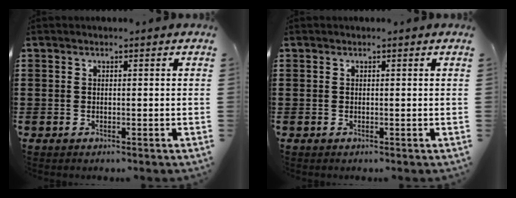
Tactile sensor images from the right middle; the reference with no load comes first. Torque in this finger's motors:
{"motor_torque": [0.00, 0.00, 0.00, 0.00]}